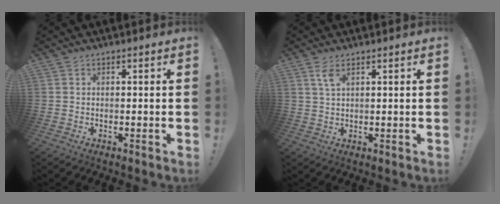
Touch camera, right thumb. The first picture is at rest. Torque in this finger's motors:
{"motor_torque": [0.02, 0.11, 0.21, -0.32, 0.13]}